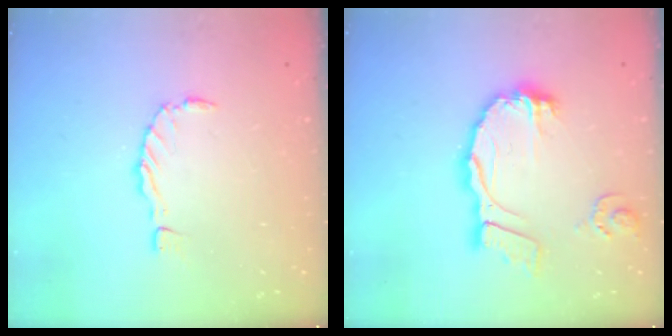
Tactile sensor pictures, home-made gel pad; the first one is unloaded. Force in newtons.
{"total": 14.7, "press": 14.6, "slide": 1.7}